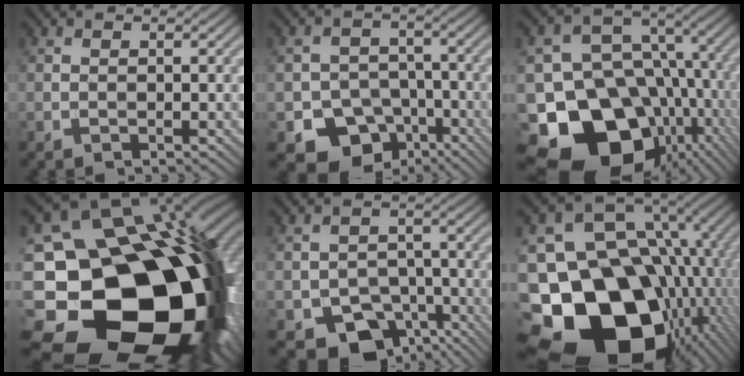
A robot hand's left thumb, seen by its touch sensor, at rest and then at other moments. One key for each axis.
{"total": 9.9, "fx": -5.7, "fy": 7.3, "fz": 3.5, "tx": -0.051, "ty": -0.018, "tz": -0.097}
{"total": 21.2, "fx": -8.5, "fy": 16.8, "fz": 9.7, "tx": -0.173, "ty": -0.045, "tz": -0.133}
{"total": 23.6, "fx": -6.7, "fy": 17.7, "fz": 14.2, "tx": -0.278, "ty": -0.033, "tz": -0.100}
{"total": 9.4, "fx": -5.7, "fy": 6.3, "fz": 4.2, "tx": -0.063, "ty": -0.022, "tz": -0.090}
{"total": 24.2, "fx": -8.3, "fy": 18.3, "fz": 13.4, "tx": -0.250, "ty": -0.039, "tz": -0.153}